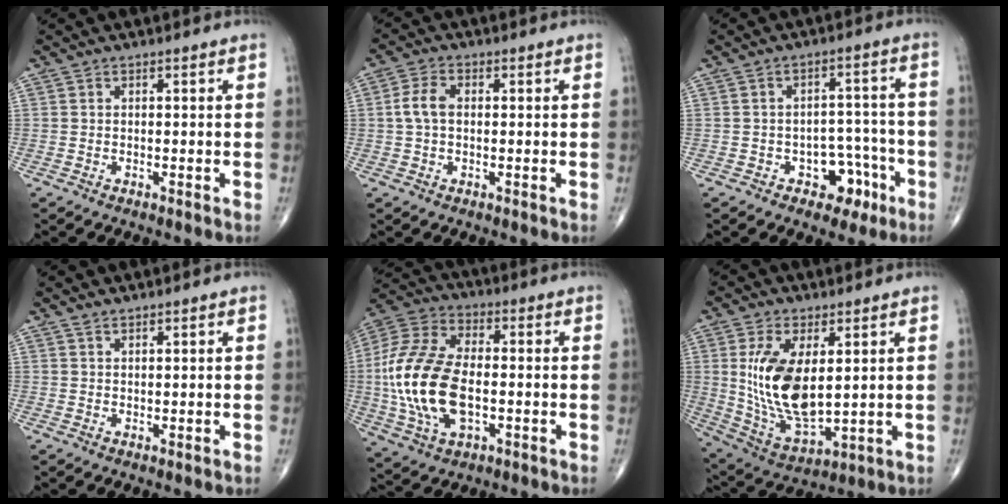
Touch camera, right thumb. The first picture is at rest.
{"total": 4.4, "force": [0.2, 2.7, 3.4], "torque": [-0.077, 0.012, 0.000]}
{"total": 7.4, "force": [-3.6, 5.1, 4.0], "torque": [-0.016, 0.041, -0.046]}
{"total": 1.1, "force": [1.0, 0.3, 0.3], "torque": [-0.005, -0.006, 0.020]}
{"total": 20.6, "force": [-1.9, 11.4, 17.1], "torque": [-0.368, 0.008, -0.032]}
{"total": 15.5, "force": [2.7, 7.6, 13.2], "torque": [-0.248, -0.023, 0.070]}